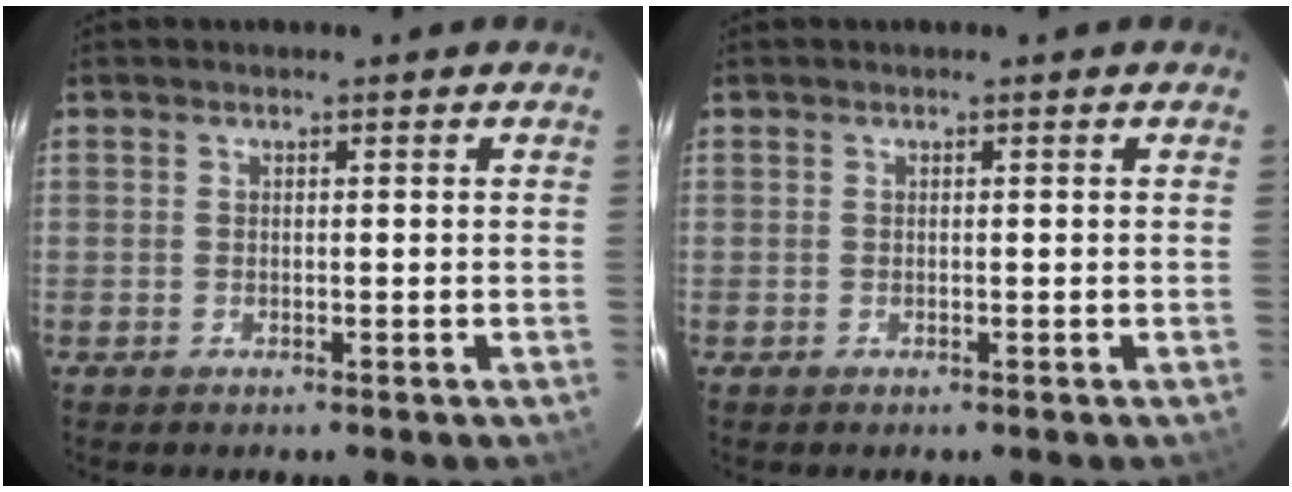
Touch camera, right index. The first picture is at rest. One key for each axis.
{"total": 0.0}